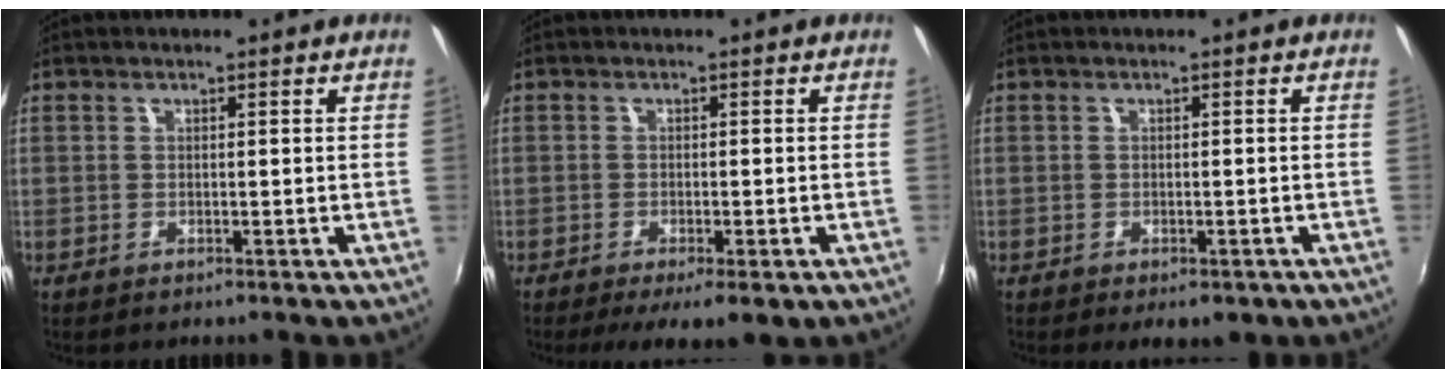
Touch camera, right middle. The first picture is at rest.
{"total": 7.1, "force": [-4.6, 1.8, 5.1], "torque": [-0.102, -0.027, -0.067]}
{"total": 3.8, "force": [-2.3, 2.0, 2.3], "torque": [-0.042, -0.016, -0.026]}